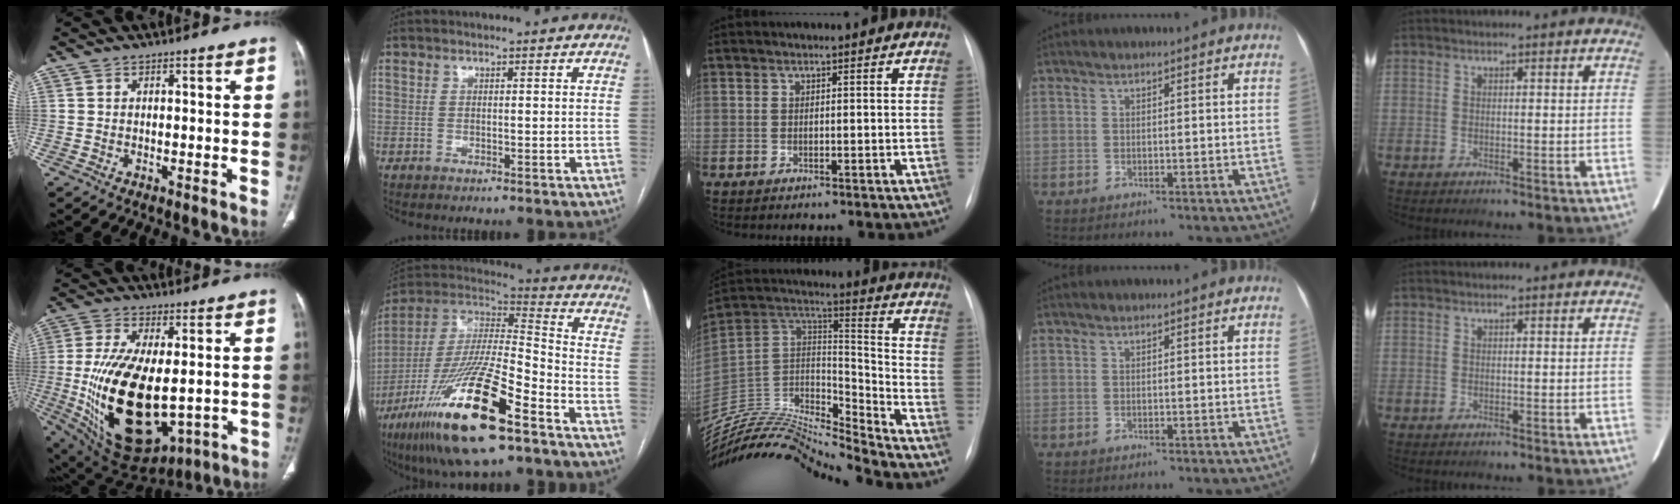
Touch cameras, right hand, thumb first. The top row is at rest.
{"thumb": {"total": 23.5, "force": [-2.5, 11.8, 20.1], "torque": [-0.388, -0.026, -0.010]}, "index": {"total": 25.2, "force": [-14.0, 4.4, 20.5], "torque": [-0.404, -0.043, -0.252]}, "middle": {"total": 21.7, "force": [-20.8, 0.6, 6.3], "torque": [-0.127, 0.030, -0.363]}}